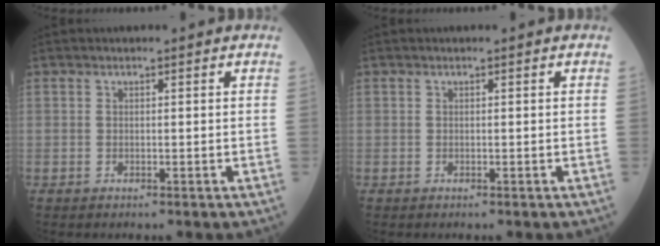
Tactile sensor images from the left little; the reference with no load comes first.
{"total": 0.0}